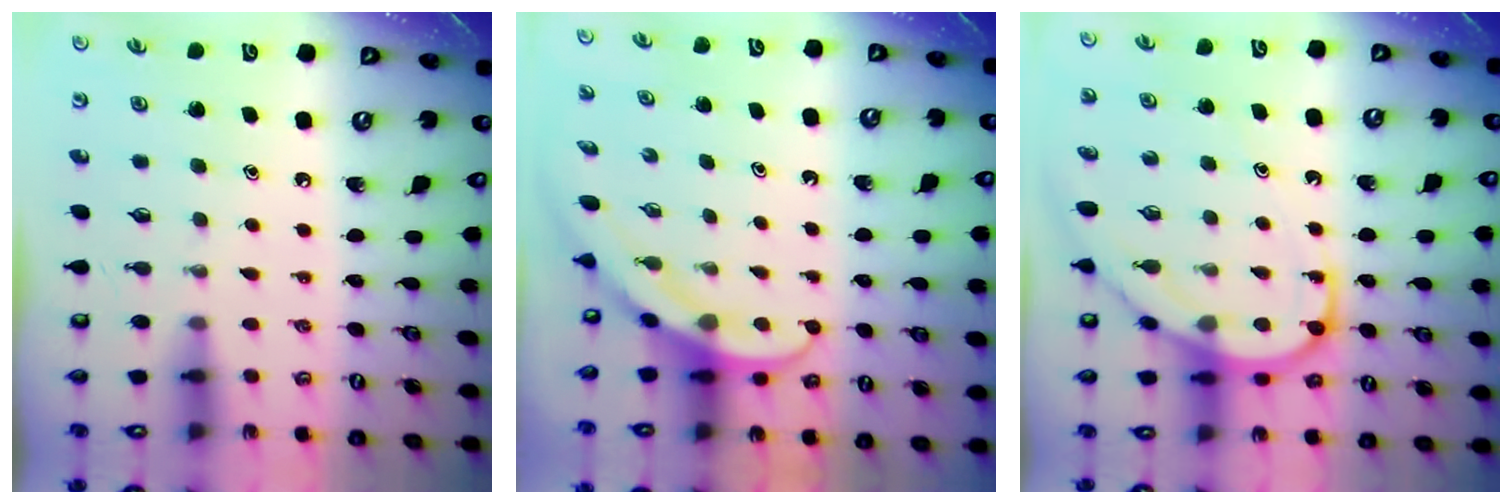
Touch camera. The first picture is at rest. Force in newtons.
{"total": 3.9, "press": 3.9, "slide": 0.3}
{"total": 12.0, "press": 12.0, "slide": 1.3}